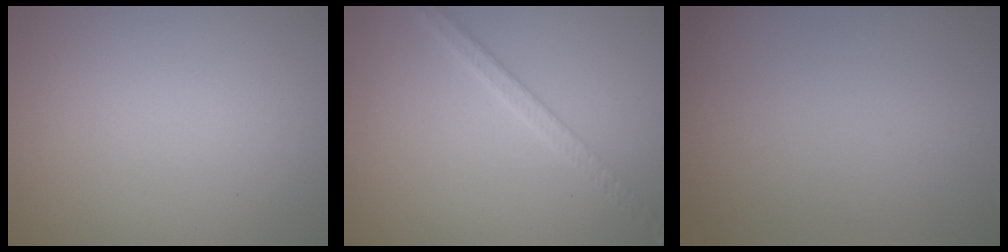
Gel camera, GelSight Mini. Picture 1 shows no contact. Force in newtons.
{"total": 2.1, "press": 2.0, "slide": 0.6}
{"total": 0.0}